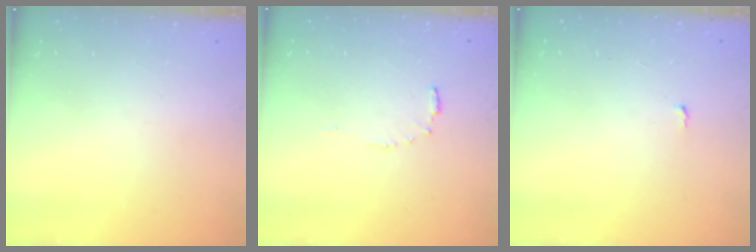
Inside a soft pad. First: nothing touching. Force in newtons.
{"total": 5.1, "press": 5.1, "slide": 0.3}
{"total": 2.7, "press": 2.7, "slide": 0.2}